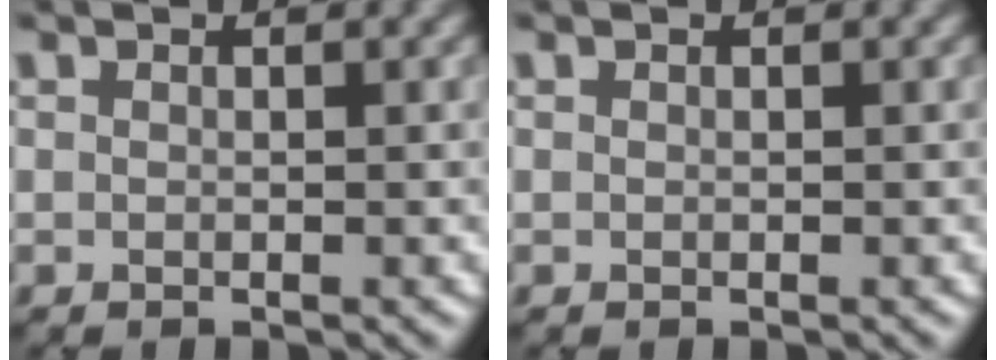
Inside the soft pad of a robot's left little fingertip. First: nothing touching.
{"total": 0.0}